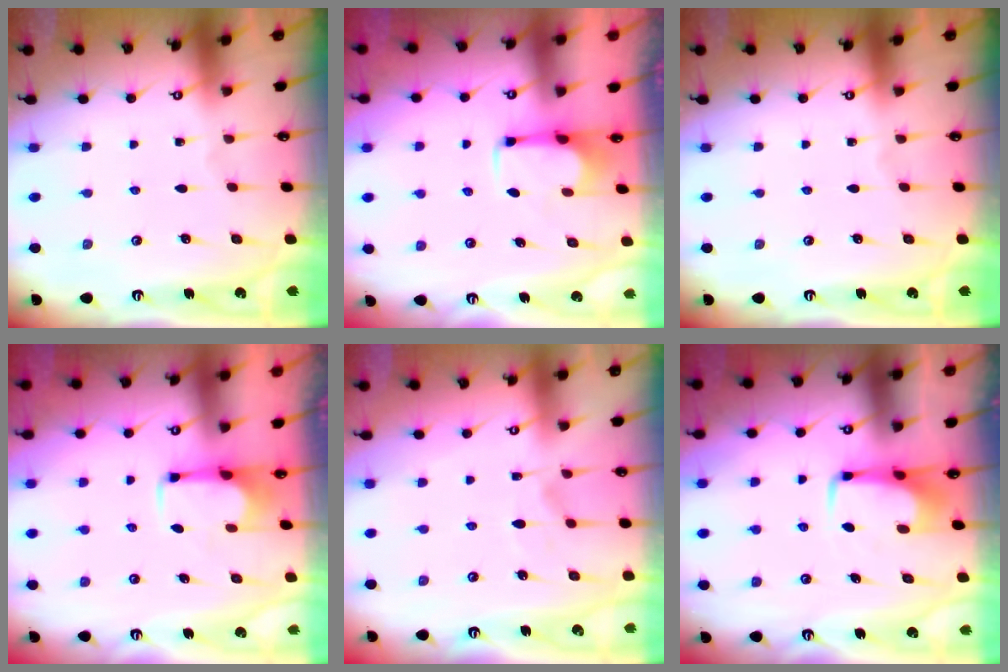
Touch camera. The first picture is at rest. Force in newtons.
{"total": 2.8, "press": 2.7, "slide": 0.8}
{"total": 0.0}
{"total": 2.7, "press": 2.6, "slide": 0.7}
{"total": 1.4, "press": 0.9, "slide": 1.1}
{"total": 3.9, "press": 3.9, "slide": 0.3}